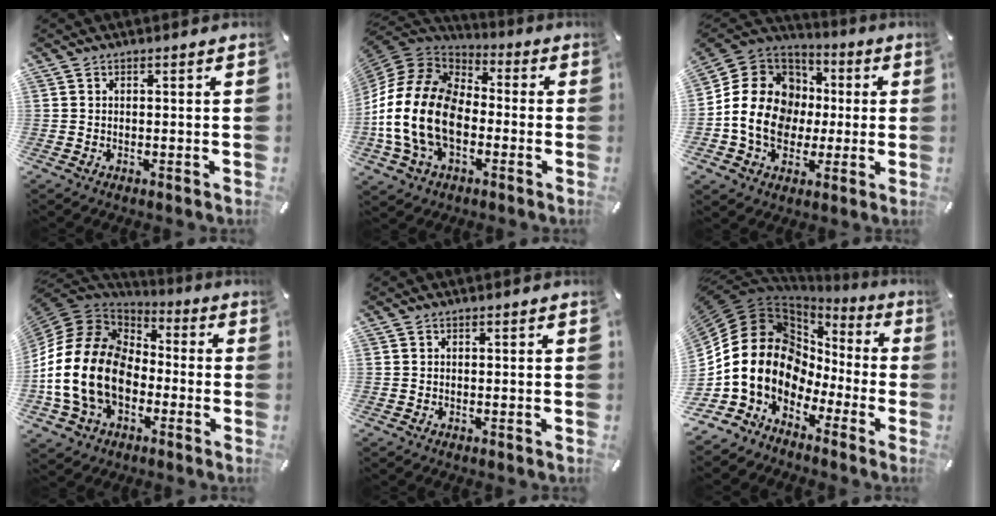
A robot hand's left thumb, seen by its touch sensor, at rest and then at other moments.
{"total": 19.4, "force": [-6.0, 13.4, 12.7], "torque": [-0.283, 0.030, -0.112]}
{"total": 16.9, "force": [-2.3, 14.8, 7.8], "torque": [-0.151, 0.023, -0.034]}
{"total": 18.4, "force": [-4.7, 14.0, 11.0], "torque": [-0.260, 0.016, -0.086]}
{"total": 0.0}
{"total": 17.6, "force": [-0.2, 14.8, 9.5], "torque": [-0.218, -0.031, 0.000]}